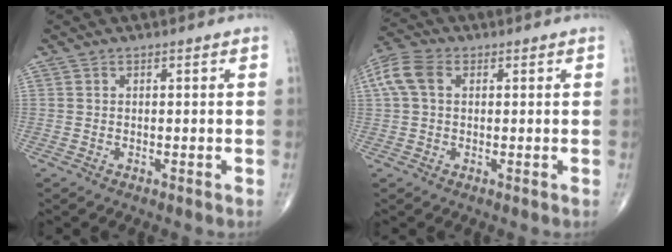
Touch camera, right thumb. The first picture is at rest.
{"total": 7.0, "force": [1.6, 4.8, 4.8], "torque": [-0.116, 0.024, 0.028]}